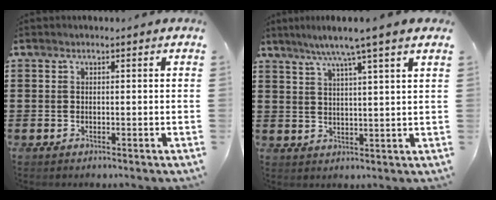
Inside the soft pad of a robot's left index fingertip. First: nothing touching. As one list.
[{"total": 6.0, "force": [4.5, -0.8, 4.0], "torque": [-0.089, -0.010, 0.074]}]